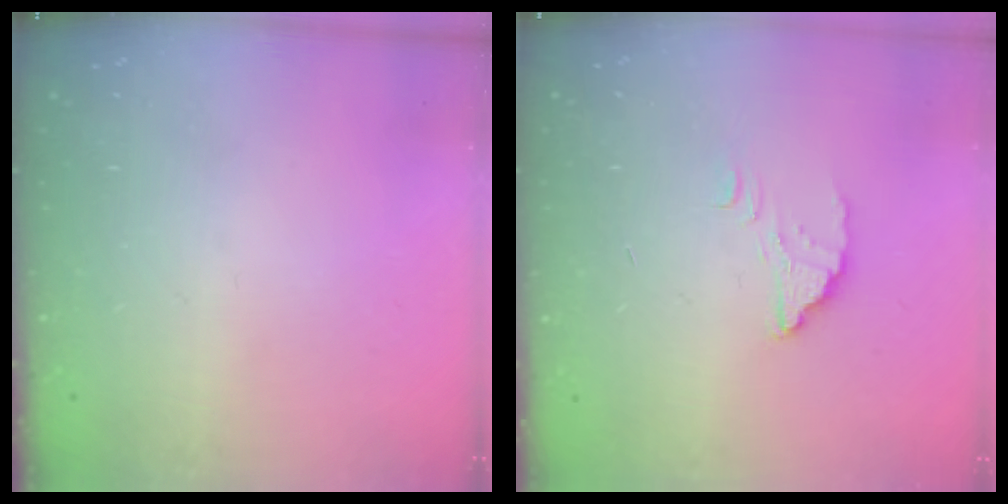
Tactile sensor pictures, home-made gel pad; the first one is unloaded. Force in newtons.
{"total": 2.7, "press": 2.7, "slide": 0.1}